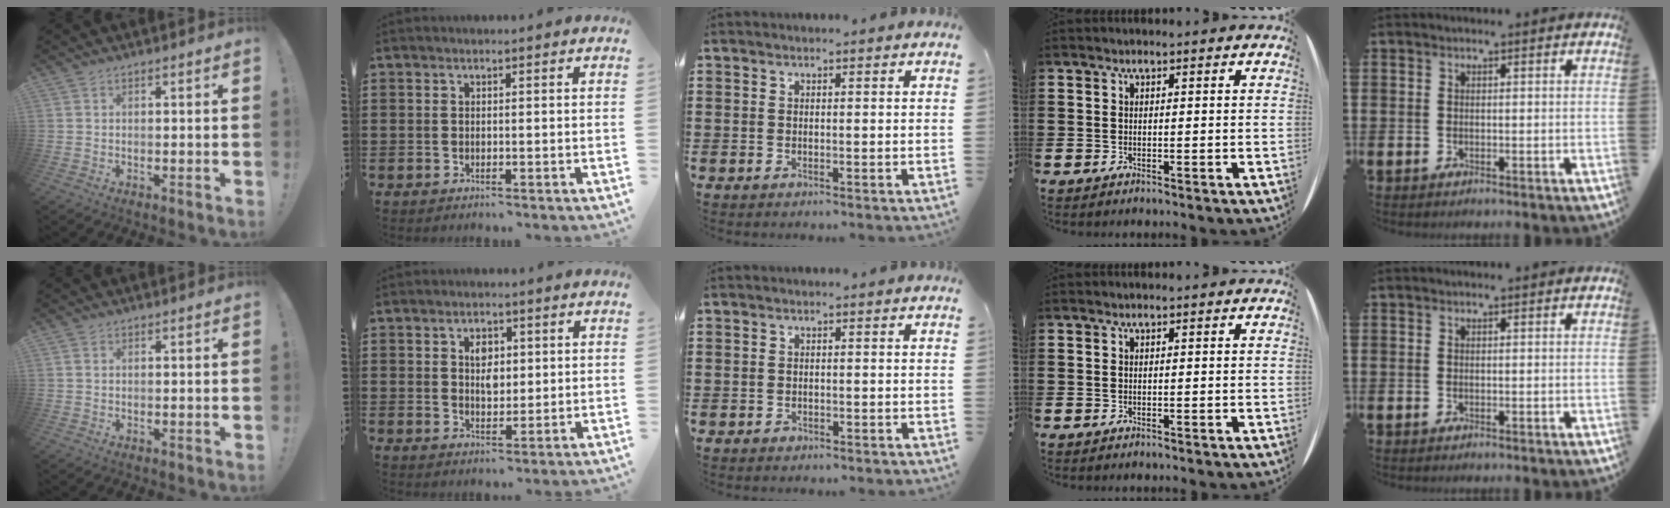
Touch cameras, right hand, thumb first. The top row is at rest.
{"thumb": {"total": 0.5, "force": [0.3, 0.4, 0.2], "torque": [-0.006, 0.003, 0.006]}, "index": {"total": 3.7, "force": [0.9, 2.2, 2.7], "torque": [-0.044, 0.003, 0.011]}, "middle": {"total": 0.8, "force": [-0.7, 0.3, 0.2], "torque": [-0.005, 0.000, -0.014]}}